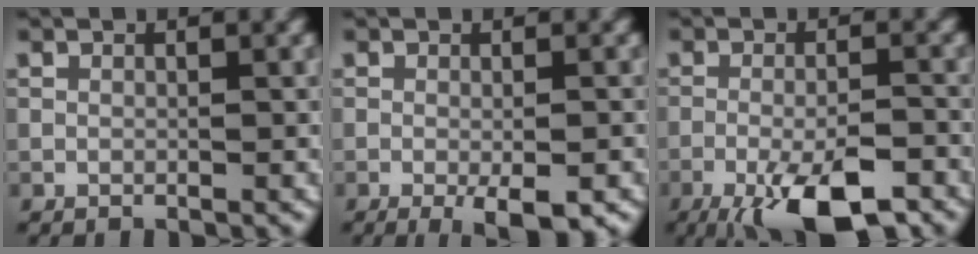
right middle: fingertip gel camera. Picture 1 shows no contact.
{"total": 3.4, "force": [-1.6, 0.7, 3.0], "torque": [-0.049, -0.007, -0.021]}
{"total": 9.3, "force": [-5.5, 2.8, 7.0], "torque": [-0.120, -0.011, -0.096]}